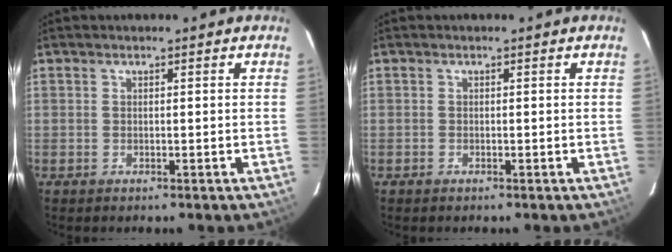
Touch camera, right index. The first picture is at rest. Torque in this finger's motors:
{"motor_torque": [0.13, -0.14, -0.02, 0.00]}